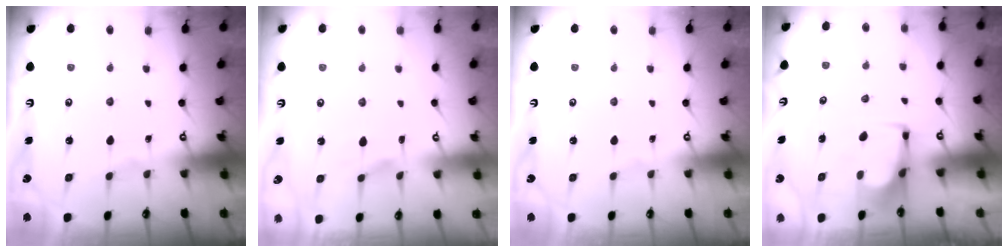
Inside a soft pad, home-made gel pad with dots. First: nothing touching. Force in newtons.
{"total": 2.2, "press": 1.9, "slide": 1.1}
{"total": 0.0}
{"total": 1.9, "press": 1.8, "slide": 0.6}